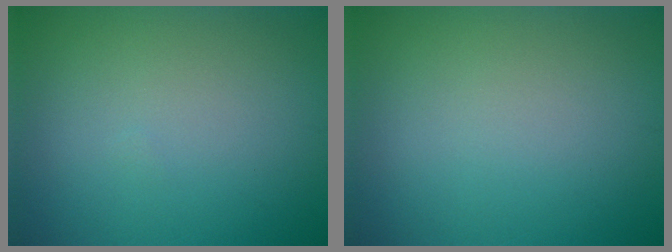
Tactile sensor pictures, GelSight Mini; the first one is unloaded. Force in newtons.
{"total": 0.0}